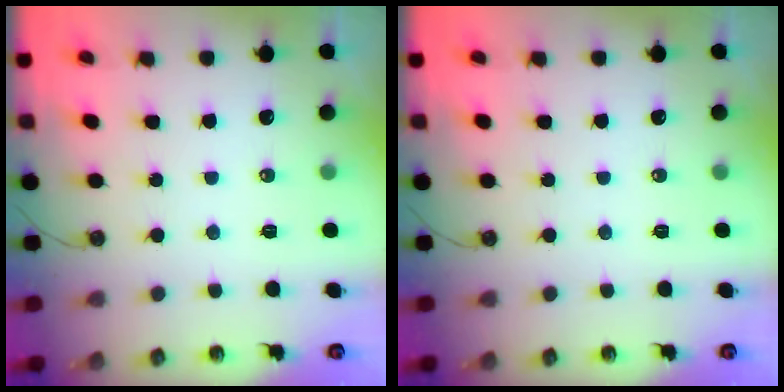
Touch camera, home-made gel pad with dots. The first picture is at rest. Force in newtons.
{"total": 0.0}